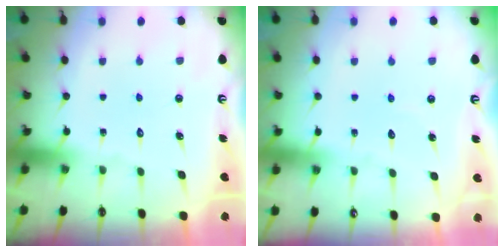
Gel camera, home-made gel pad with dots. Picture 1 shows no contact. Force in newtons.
{"total": 2.9, "press": 2.9, "slide": 0.2}